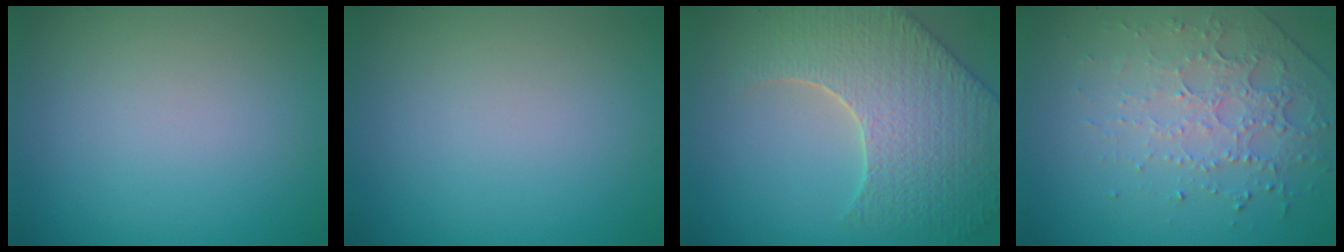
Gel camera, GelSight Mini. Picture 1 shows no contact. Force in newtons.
{"total": 0.0}
{"total": 8.0, "press": 6.4, "slide": 4.9}
{"total": 4.5, "press": 3.2, "slide": 3.3}